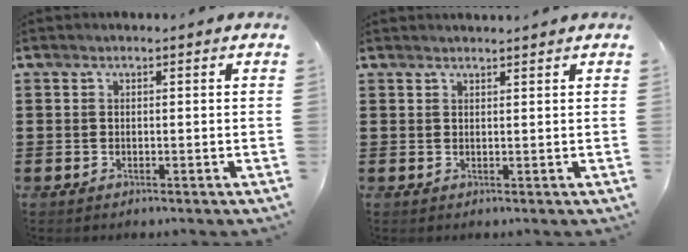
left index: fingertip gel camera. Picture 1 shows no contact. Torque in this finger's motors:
{"motor_torque": [-2.14, 0.00, -0.44, -0.01]}